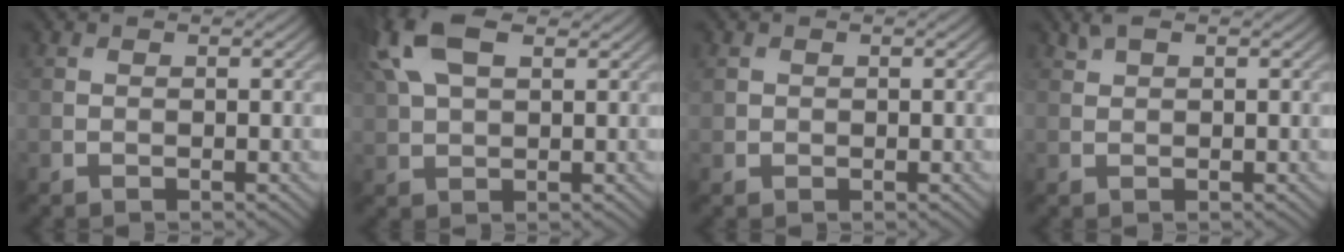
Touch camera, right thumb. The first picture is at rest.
{"total": 10.0, "force": [4.4, 4.9, 7.5], "torque": [-0.200, 0.030, 0.082]}
{"total": 1.2, "force": [0.3, 1.1, 0.3], "torque": [-0.009, -0.002, 0.006]}
{"total": 1.5, "force": [1.1, 0.5, 1.0], "torque": [-0.026, 0.005, 0.023]}